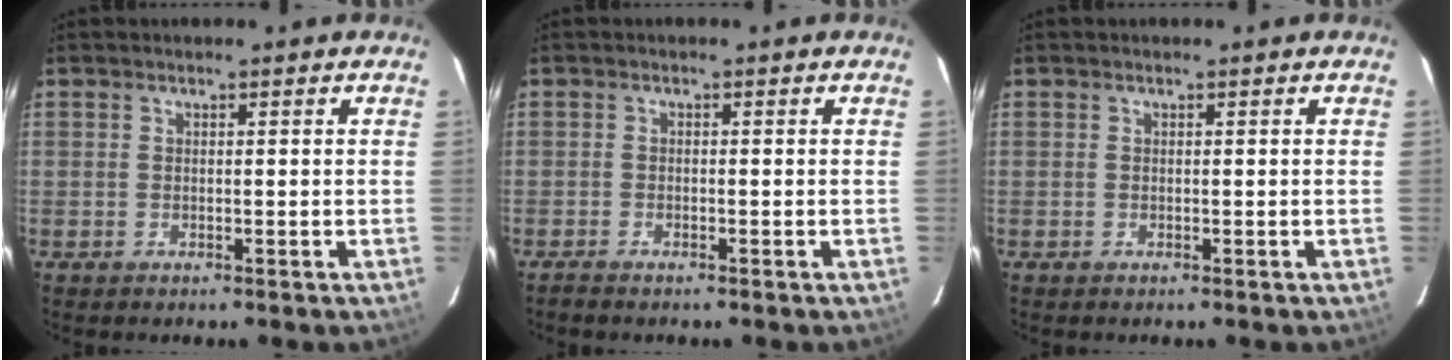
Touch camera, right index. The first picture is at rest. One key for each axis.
{"total": 1.6, "fx": -1.4, "fy": 0.3, "fz": 0.6, "tx": -0.020, "ty": -0.003, "tz": -0.027}
{"total": 0.0}